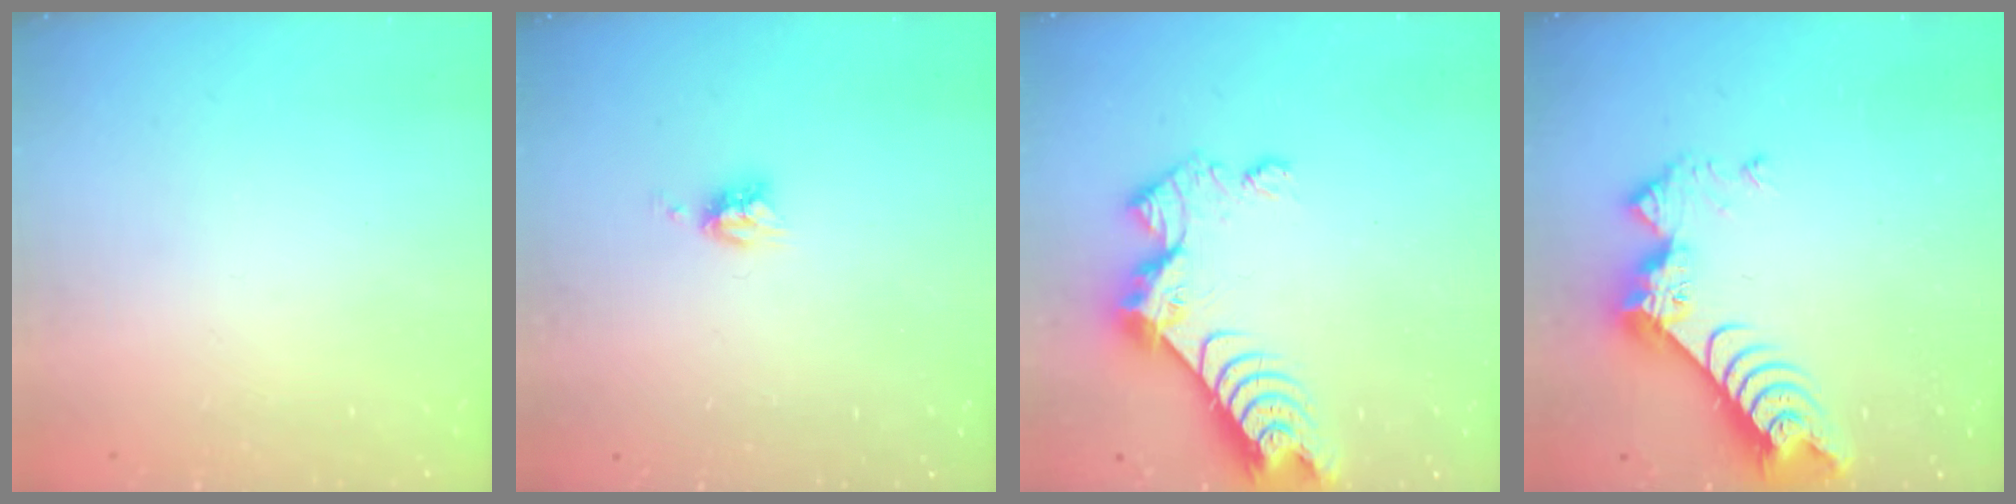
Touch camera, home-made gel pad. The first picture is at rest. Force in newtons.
{"total": 4.7, "press": 4.6, "slide": 0.4}
{"total": 9.0, "press": 9.0, "slide": 0.8}
{"total": 9.3, "press": 9.3, "slide": 0.8}